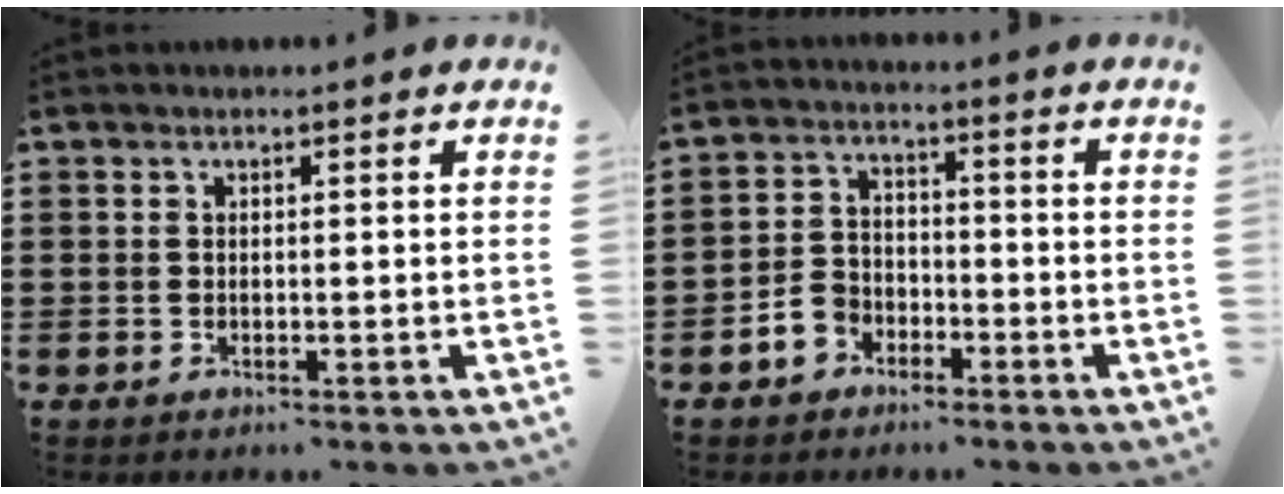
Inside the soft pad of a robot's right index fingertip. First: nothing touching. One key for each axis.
{"total": 4.4, "fx": -2.8, "fy": 3.2, "fz": 1.2, "tx": -0.044, "ty": 0.008, "tz": -0.059}